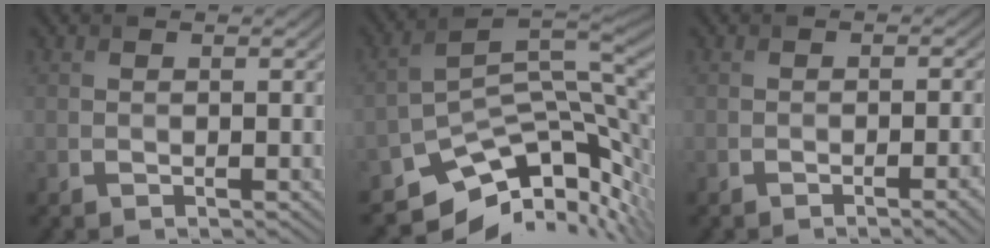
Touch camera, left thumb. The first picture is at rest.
{"total": 11.2, "force": [-5.6, 5.7, 7.8], "torque": [-0.142, -0.015, -0.082]}
{"total": 3.3, "force": [-1.5, 0.8, 2.8], "torque": [-0.032, 0.006, -0.023]}